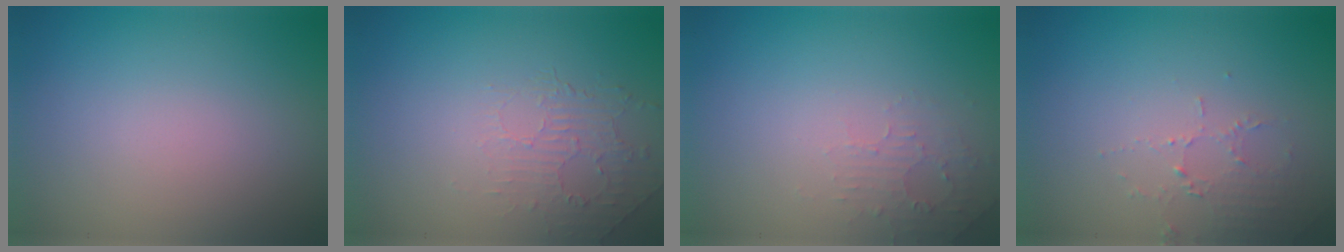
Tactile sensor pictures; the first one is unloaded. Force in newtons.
{"total": 2.0, "press": 0.6, "slide": 1.9}
{"total": 1.6, "press": 1.6, "slide": 0.4}
{"total": 1.9, "press": 1.8, "slide": 0.4}